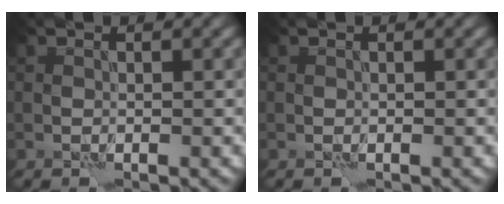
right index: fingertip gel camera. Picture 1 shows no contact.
{"total": 0.0}